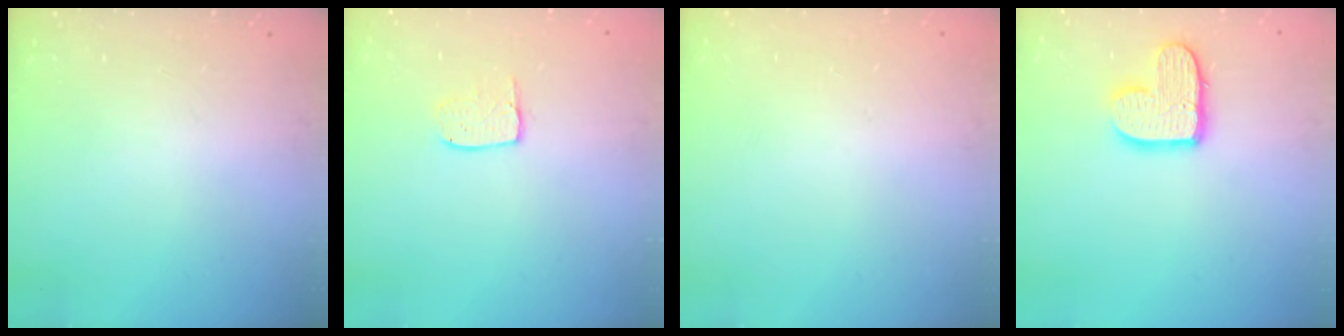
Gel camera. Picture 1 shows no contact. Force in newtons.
{"total": 5.6, "press": 5.6, "slide": 0.3}
{"total": 0.0}
{"total": 11.1, "press": 11.1, "slide": 0.5}